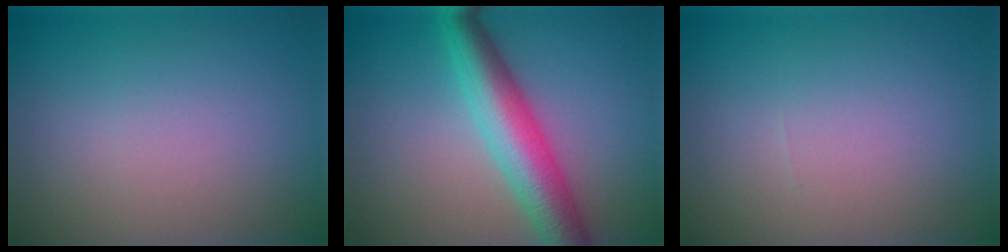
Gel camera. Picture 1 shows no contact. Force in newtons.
{"total": 6.5, "press": 6.5, "slide": 0.0}
{"total": 0.0}